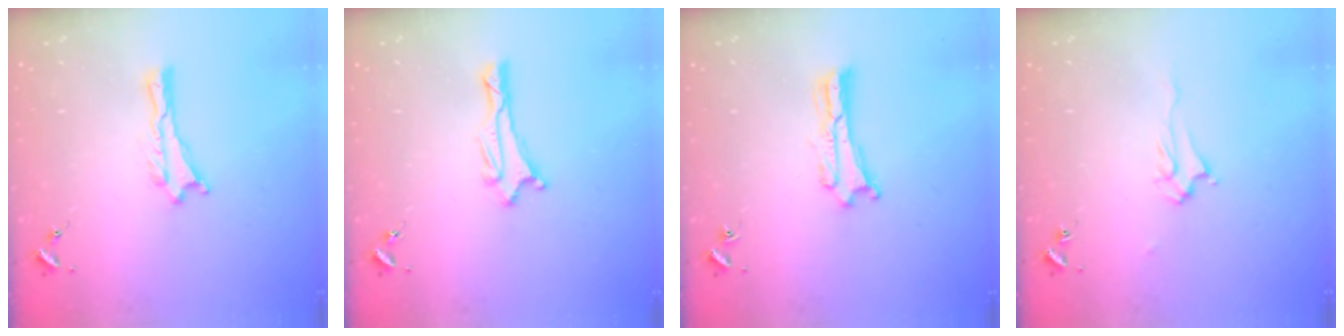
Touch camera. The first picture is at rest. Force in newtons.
{"total": 1.5, "press": 1.5, "slide": 0.2}
{"total": 0.9, "press": 0.9, "slide": 0.2}
{"total": 2.5, "press": 2.4, "slide": 0.4}